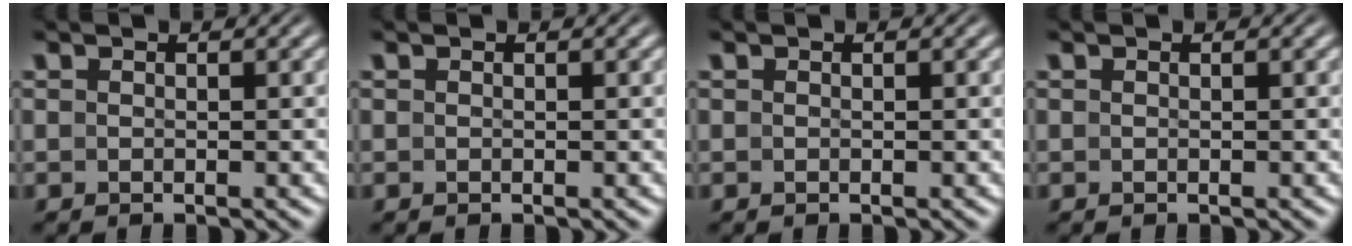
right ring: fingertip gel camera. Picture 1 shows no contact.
{"total": 0.0}
{"total": 0.0}
{"total": 0.0}